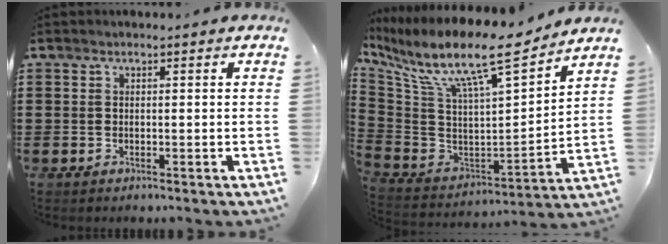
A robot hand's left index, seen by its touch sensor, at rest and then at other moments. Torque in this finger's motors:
{"motor_torque": [2.02, -0.12, 1.05, 0.21]}